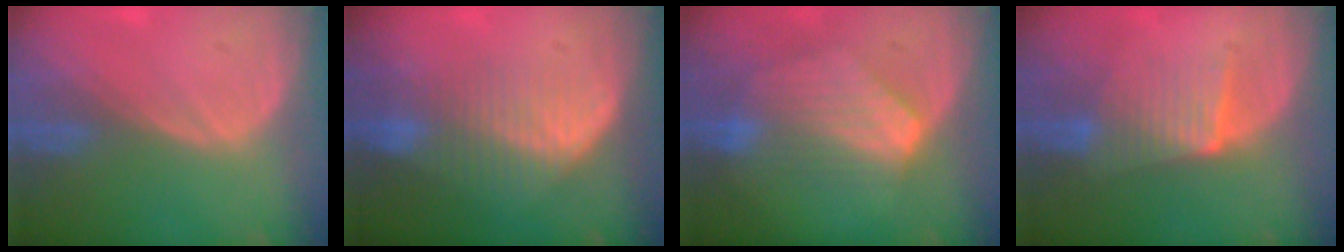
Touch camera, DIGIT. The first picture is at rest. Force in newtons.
{"total": 7.1, "press": 6.5, "slide": 2.8}
{"total": 7.2, "press": 7.1, "slide": 1.2}
{"total": 6.0, "press": 5.8, "slide": 1.7}